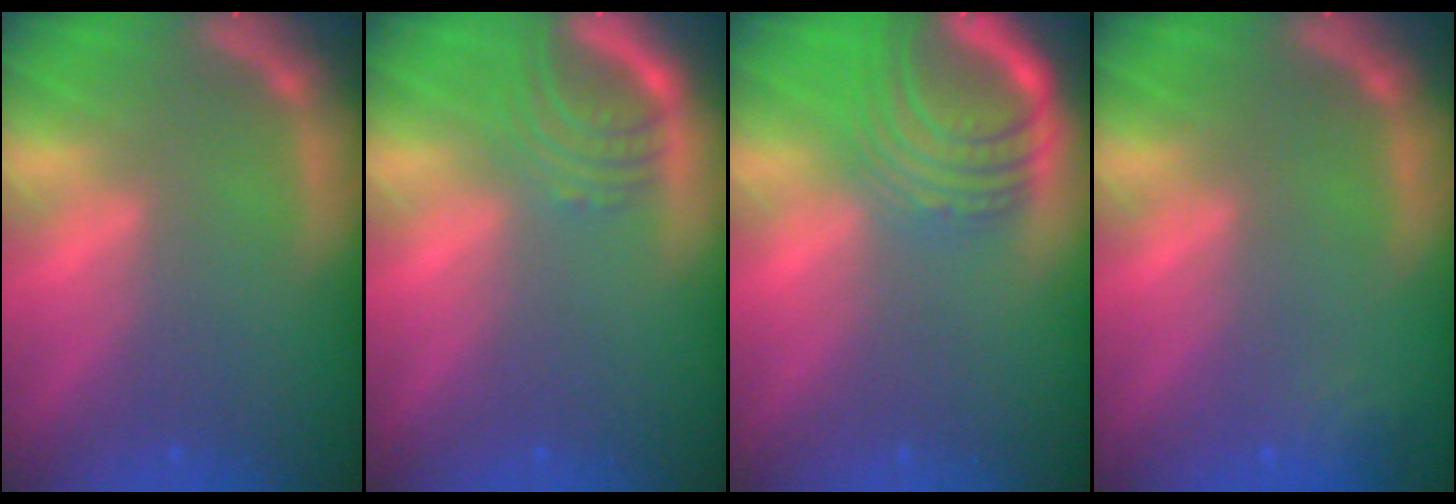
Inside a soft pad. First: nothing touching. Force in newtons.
{"total": 3.9}
{"total": 8.1}
{"total": 1.9}